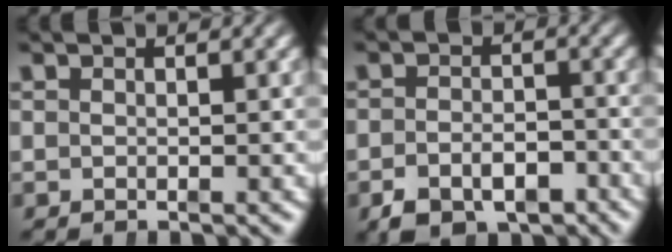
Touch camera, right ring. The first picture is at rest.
{"total": 4.9, "force": [-3.6, 2.8, 2.0], "torque": [-0.013, -0.014, -0.055]}